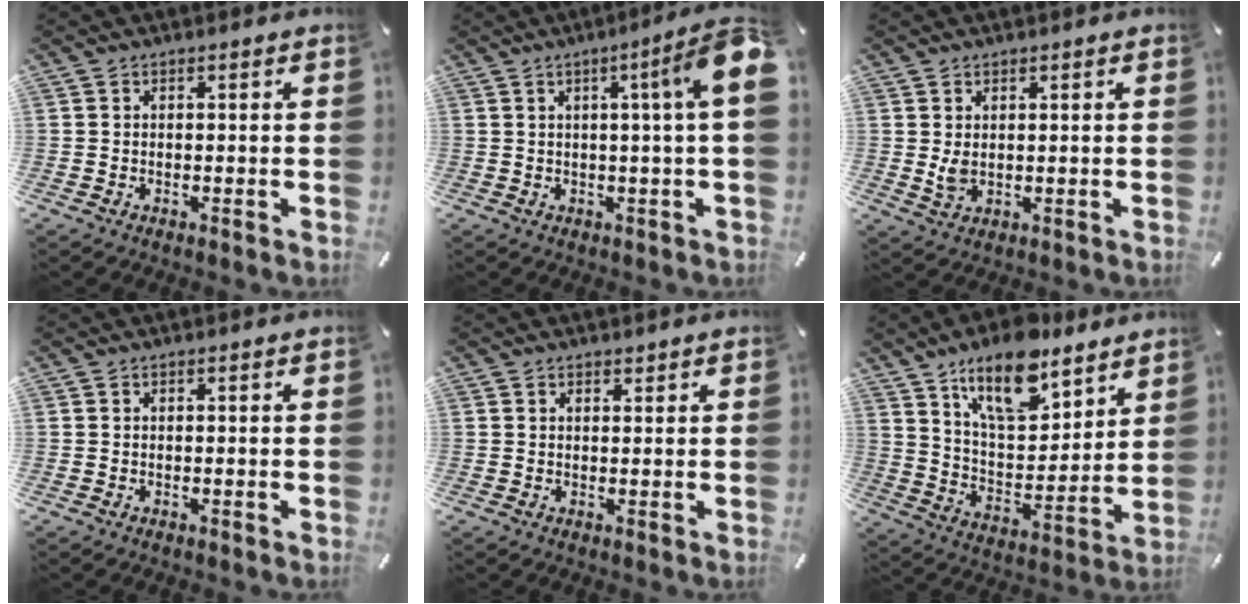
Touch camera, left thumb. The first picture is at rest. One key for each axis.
{"total": 10.3, "fx": 2.8, "fy": 0.0, "fz": 10.0, "tx": -0.152, "ty": -0.017, "tz": 0.041}
{"total": 3.0, "fx": 0.7, "fy": 2.3, "fz": 1.8, "tx": -0.034, "ty": -0.002, "tz": 0.011}
{"total": 0.0}
{"total": 0.9, "fx": 0.7, "fy": 0.6, "fz": 0.0, "tx": 0.007, "ty": -0.002, "tz": 0.012}
{"total": 16.5, "fx": 12.2, "fy": 7.2, "fz": 8.5, "tx": -0.148, "ty": -0.068, "tz": 0.216}